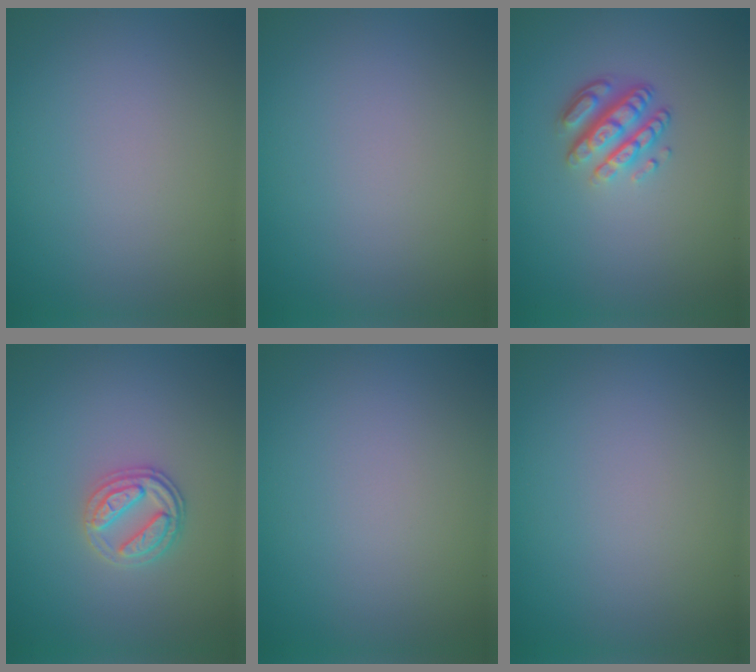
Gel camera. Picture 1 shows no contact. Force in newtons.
{"total": 0.0}
{"total": 3.6, "press": 2.6, "slide": 2.5}
{"total": 2.6, "press": 2.5, "slide": 0.8}
{"total": 0.0}
{"total": 0.0}